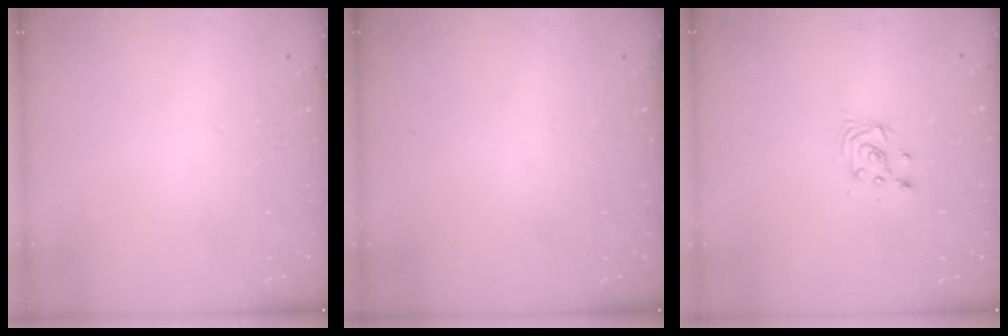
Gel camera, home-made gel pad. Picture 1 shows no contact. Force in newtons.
{"total": 0.0}
{"total": 3.7, "press": 3.7, "slide": 0.3}